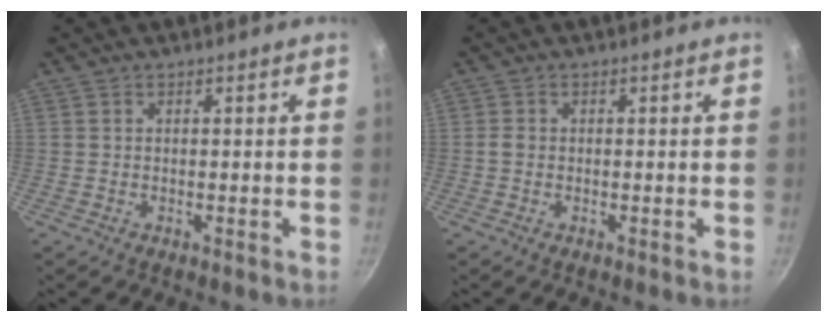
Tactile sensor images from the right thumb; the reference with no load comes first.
{"total": 1.2, "force": [-0.2, 1.0, 0.6], "torque": [-0.010, 0.006, -0.005]}